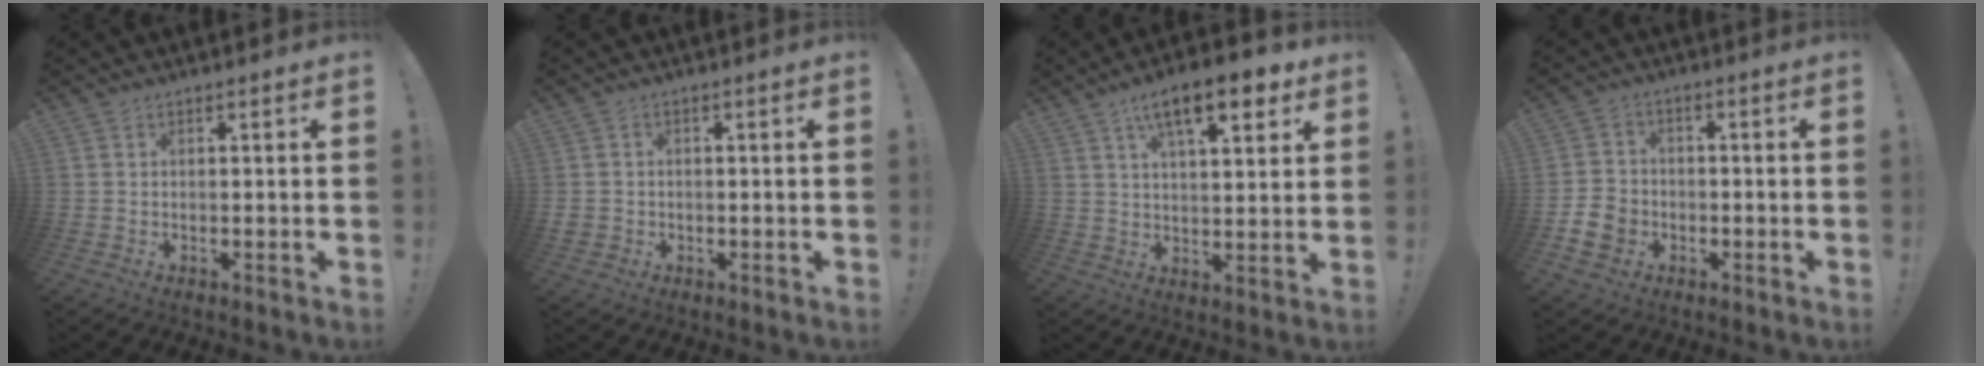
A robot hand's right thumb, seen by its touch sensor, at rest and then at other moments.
{"total": 2.1, "force": [-0.2, 2.0, 0.7], "torque": [-0.013, 0.003, -0.001]}
{"total": 13.4, "force": [7.1, 4.6, 10.4], "torque": [-0.160, -0.022, 0.115]}
{"total": 7.8, "force": [-3.1, 6.2, 3.5], "torque": [-0.074, 0.017, -0.056]}